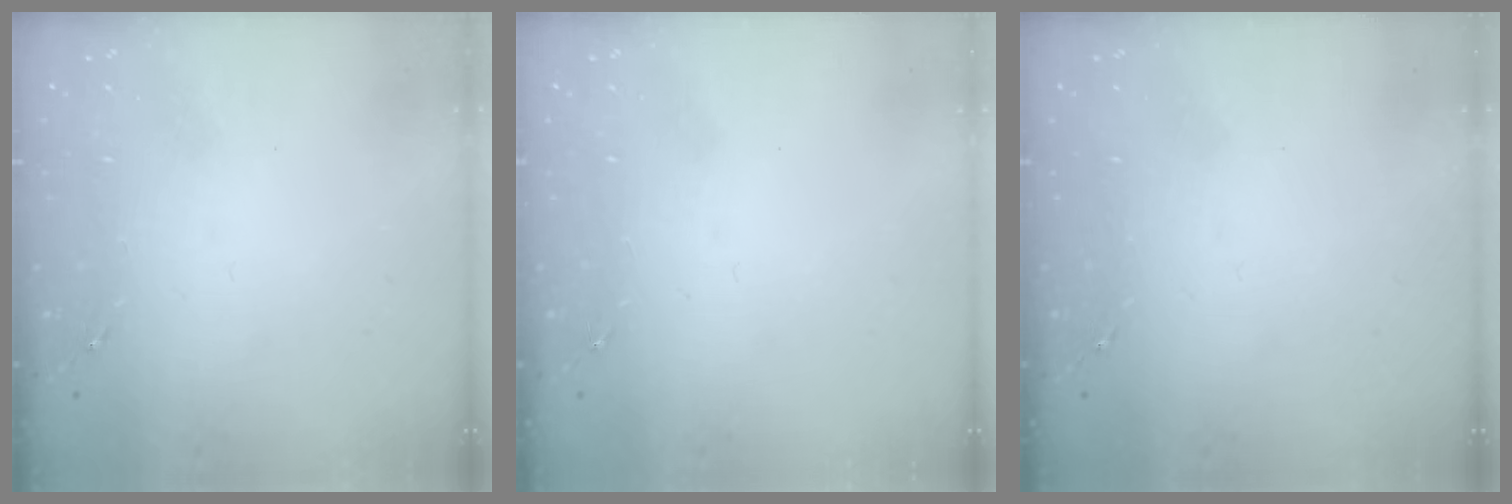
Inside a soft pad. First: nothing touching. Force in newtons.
{"total": 0.0}
{"total": 0.0}